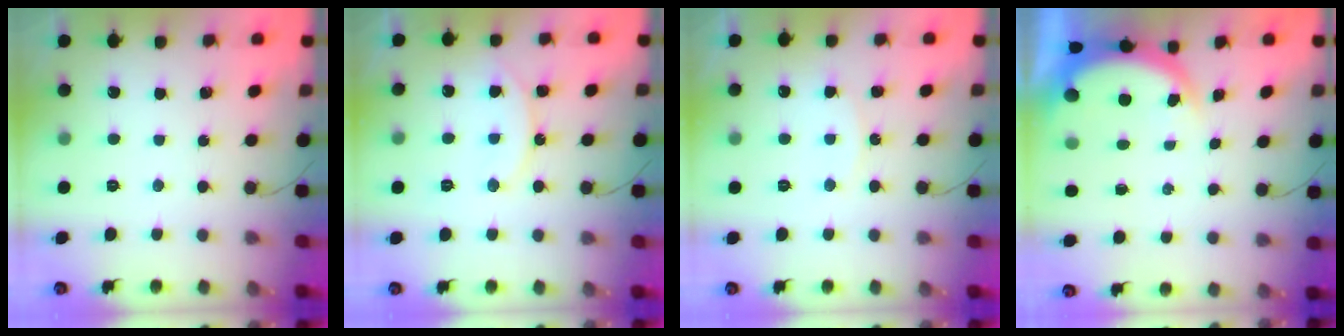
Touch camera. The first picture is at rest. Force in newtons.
{"total": 11.2, "press": 11.1, "slide": 1.3}
{"total": 4.9, "press": 4.8, "slide": 0.5}
{"total": 4.8, "press": 4.7, "slide": 1.2}